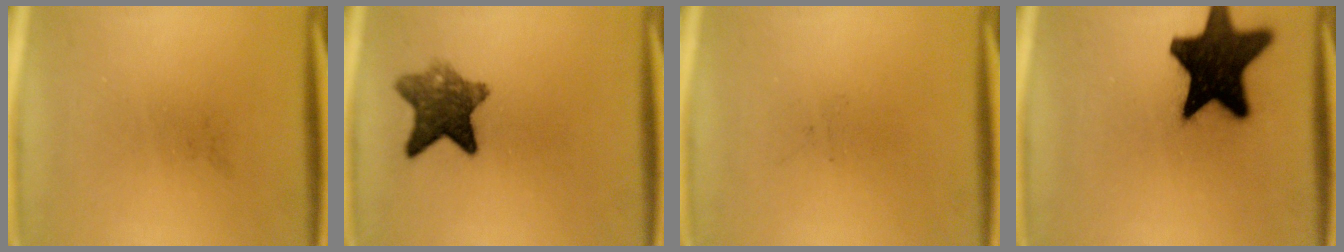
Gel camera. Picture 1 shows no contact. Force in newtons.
{"total": 7.9}
{"total": 0.0}
{"total": 19.8}